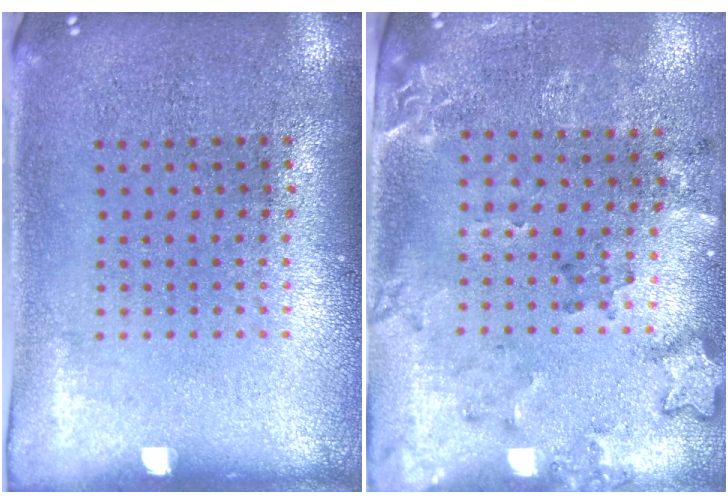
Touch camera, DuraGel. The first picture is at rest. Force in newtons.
{"total": 1.9, "press": 1.5, "slide": 1.1}